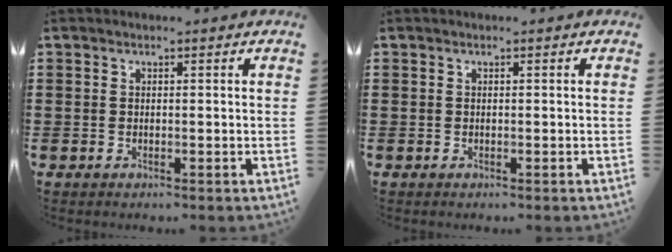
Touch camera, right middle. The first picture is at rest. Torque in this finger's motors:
{"motor_torque": [-0.32, 0.37, -0.01, -0.01]}